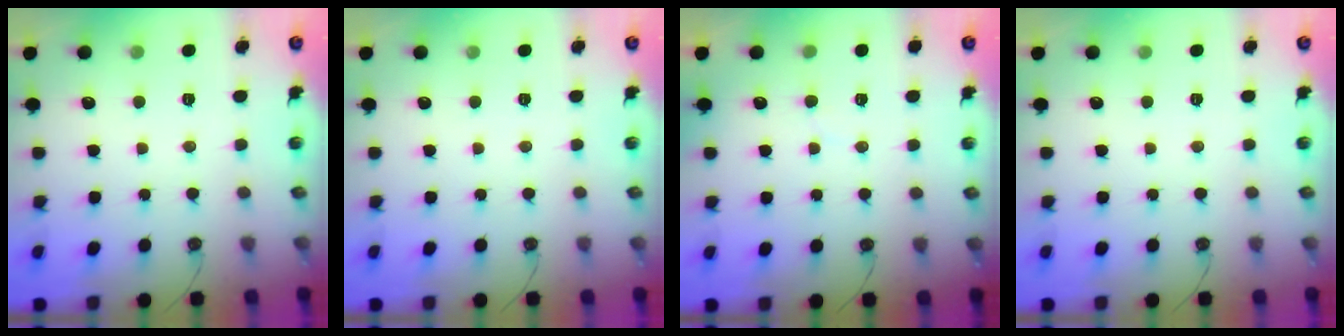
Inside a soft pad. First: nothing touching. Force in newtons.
{"total": 0.0}
{"total": 4.5, "press": 4.3, "slide": 1.5}
{"total": 0.0}